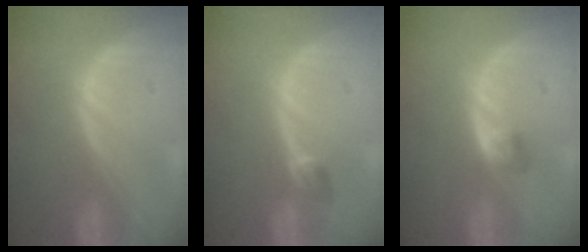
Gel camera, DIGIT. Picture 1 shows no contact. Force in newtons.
{"total": 2.7, "press": 2.5, "slide": 0.9}
{"total": 2.8, "press": 2.5, "slide": 1.2}